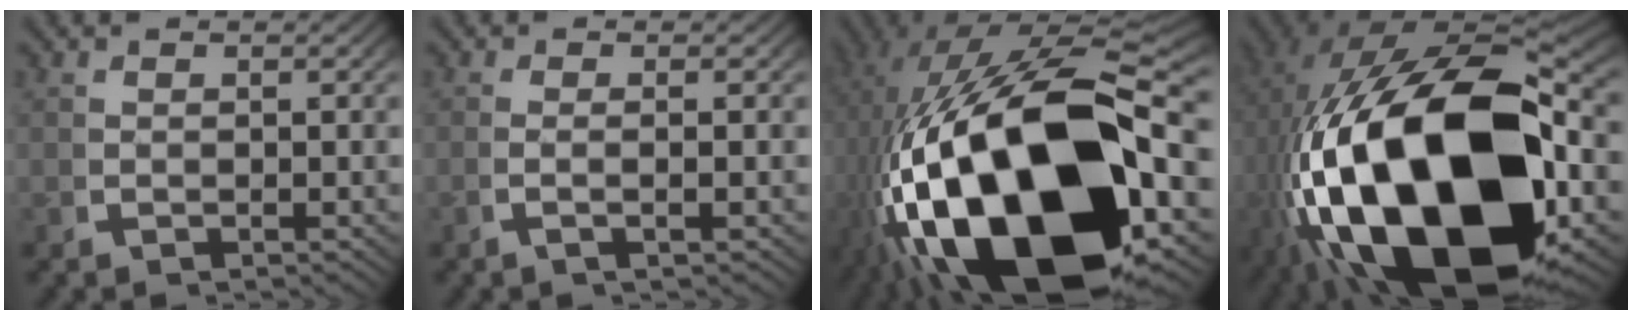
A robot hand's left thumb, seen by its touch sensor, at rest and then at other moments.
{"total": 1.6, "force": [-0.3, -0.2, 1.6], "torque": [-0.038, -0.003, -0.006]}
{"total": 30.7, "force": [-3.7, 16.2, 25.8], "torque": [-0.492, -0.070, -0.022]}
{"total": 34.6, "force": [-3.8, 19.9, 28.0], "torque": [-0.531, -0.100, -0.008]}